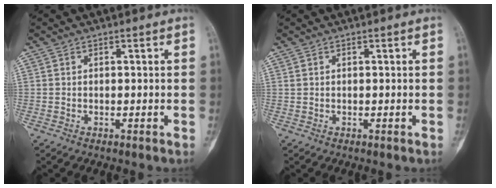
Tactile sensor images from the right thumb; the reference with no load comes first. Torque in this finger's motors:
{"motor_torque": [0.03, 0.47, 0.08, -0.34, -0.04]}